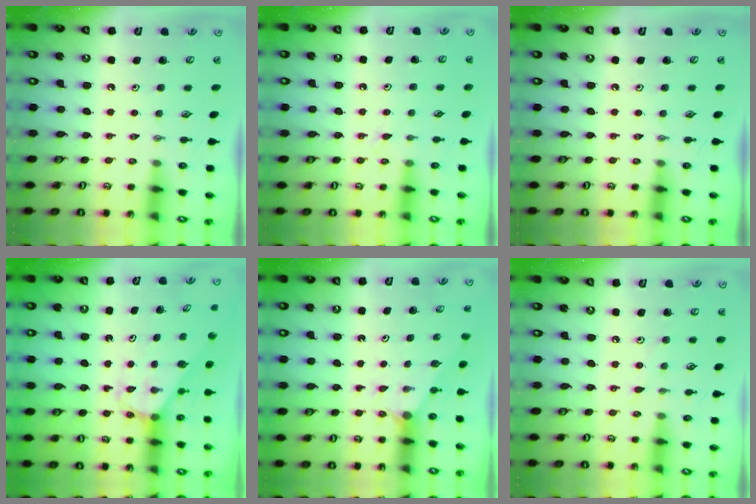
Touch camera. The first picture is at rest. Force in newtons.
{"total": 6.0, "press": 6.0, "slide": 0.7}
{"total": 0.0}
{"total": 2.4, "press": 2.4, "slide": 0.2}
{"total": 0.9, "press": 0.9, "slide": 0.2}
{"total": 3.4, "press": 3.4, "slide": 0.5}